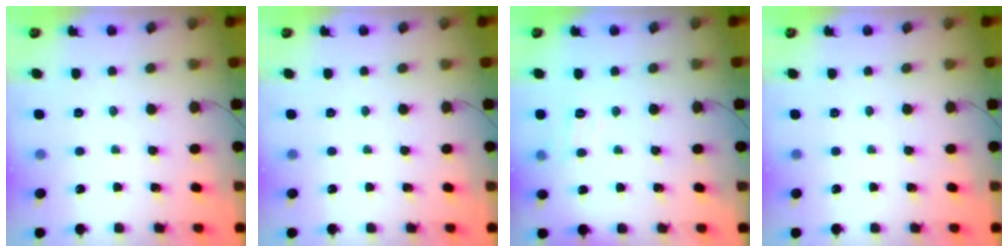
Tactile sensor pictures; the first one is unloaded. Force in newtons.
{"total": 0.0}
{"total": 5.1, "press": 4.9, "slide": 1.7}
{"total": 0.0}